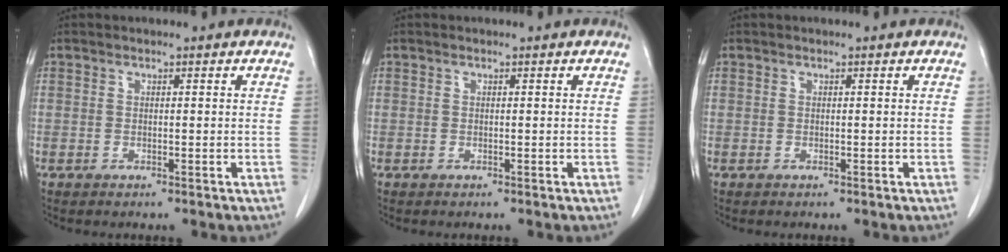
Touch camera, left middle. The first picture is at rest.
{"total": 0.0}
{"total": 0.0}